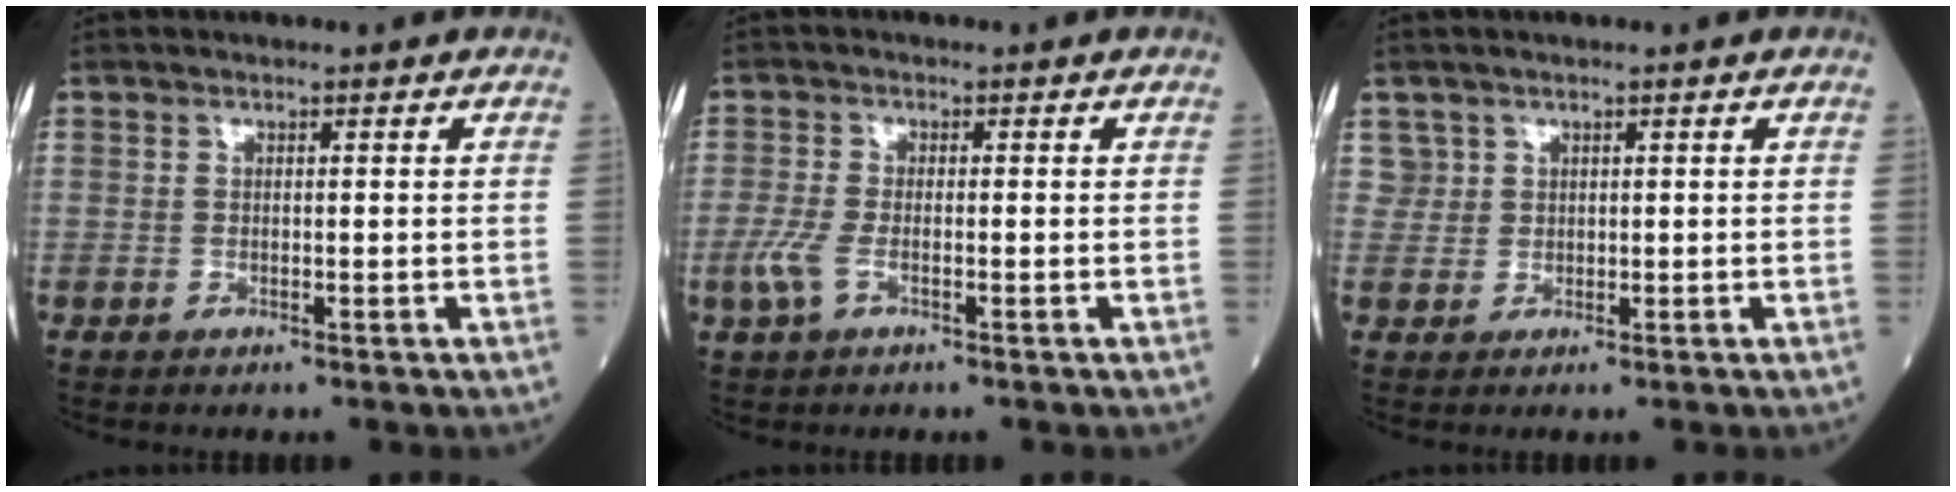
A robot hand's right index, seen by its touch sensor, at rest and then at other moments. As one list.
[{"total": 3.2, "force": [-1.2, 1.1, 2.7], "torque": [-0.081, -0.007, -0.029]}, {"total": 1.5, "force": [0.6, 1.3, -0.4], "torque": [0.018, 0.009, 0.007]}]